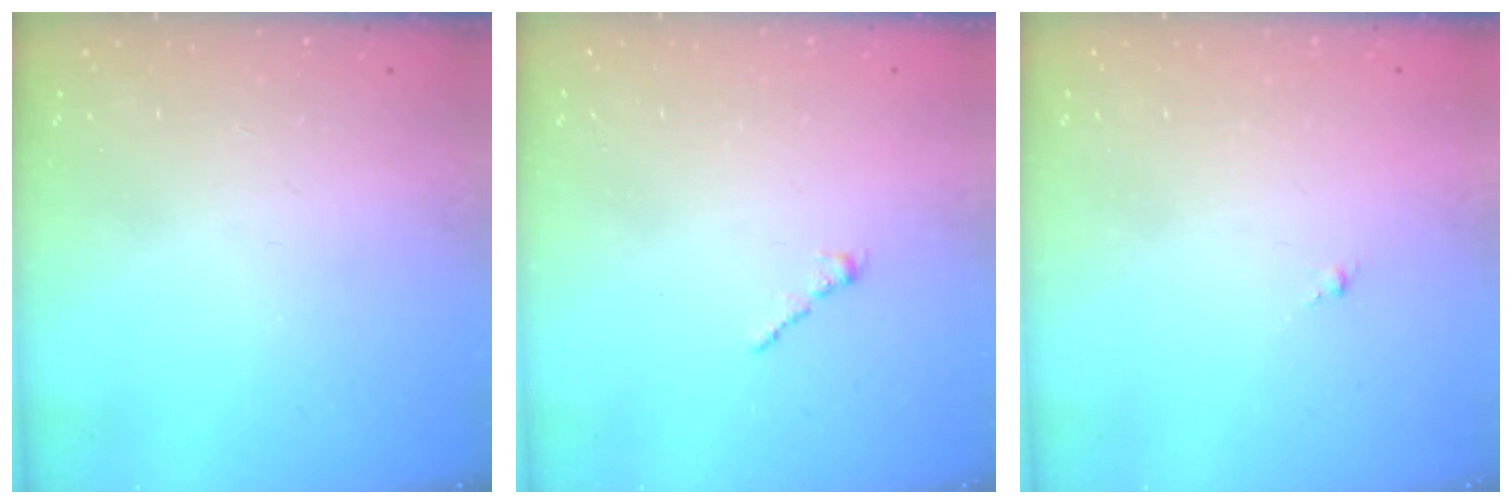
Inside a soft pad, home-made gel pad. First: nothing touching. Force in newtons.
{"total": 1.2, "press": 1.1, "slide": 0.5}
{"total": 0.0}